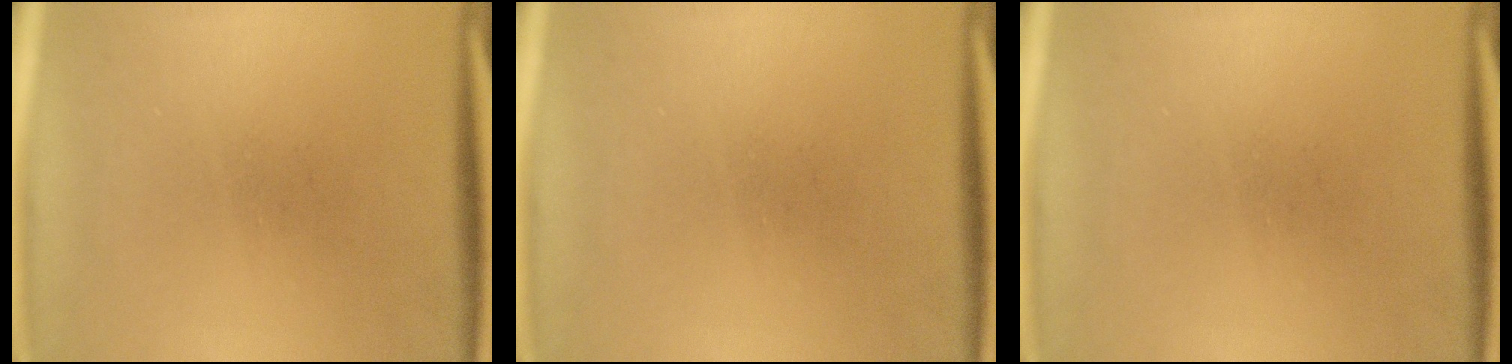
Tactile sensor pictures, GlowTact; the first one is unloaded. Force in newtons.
{"total": 0.0}
{"total": 0.0}